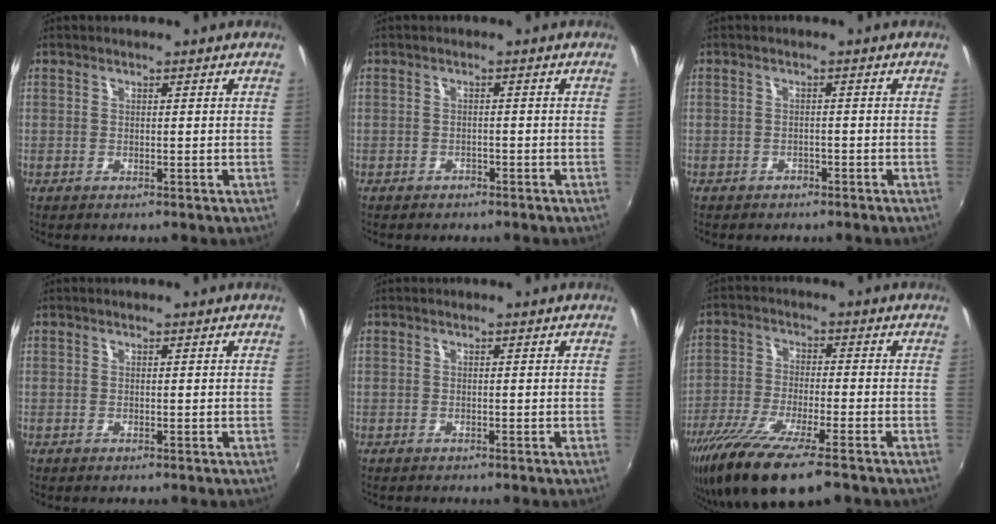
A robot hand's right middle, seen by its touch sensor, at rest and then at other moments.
{"total": 1.9, "force": [-1.6, 0.8, 0.4], "torque": [-0.012, -0.005, -0.023]}
{"total": 2.1, "force": [-1.8, 0.9, 0.5], "torque": [-0.013, -0.004, -0.025]}
{"total": 0.0}
{"total": 0.0}
{"total": 14.9, "force": [-10.7, 2.2, 10.2], "torque": [-0.211, -0.051, -0.192]}